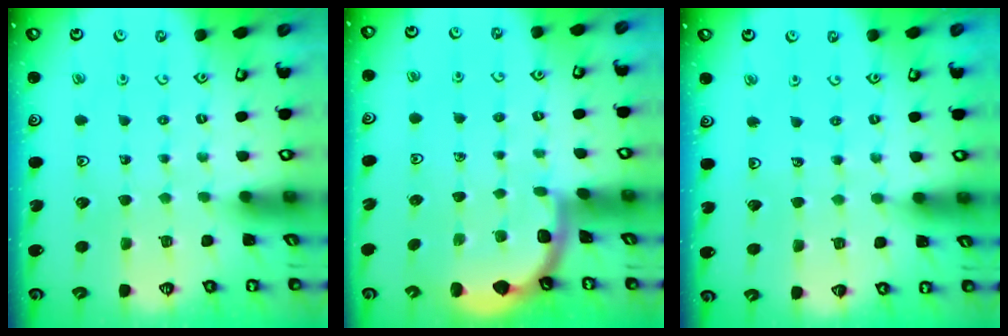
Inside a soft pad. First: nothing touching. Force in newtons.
{"total": 1.8, "press": 1.8, "slide": 0.0}
{"total": 2.9, "press": 2.9, "slide": 0.2}